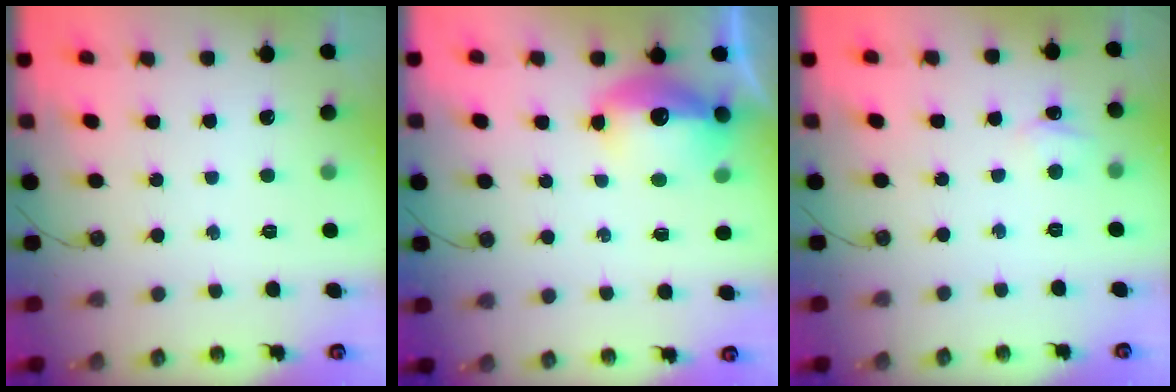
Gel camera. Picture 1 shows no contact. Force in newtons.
{"total": 13.1, "press": 13.1, "slide": 1.4}
{"total": 3.9, "press": 3.8, "slide": 0.6}